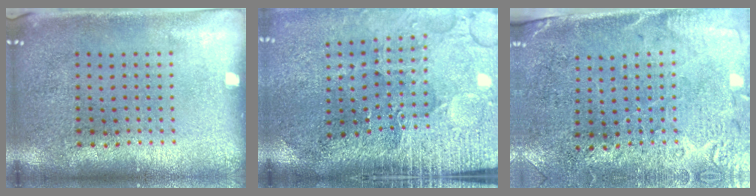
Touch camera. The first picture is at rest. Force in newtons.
{"total": 3.7, "press": 3.4, "slide": 1.4}
{"total": 2.9, "press": 2.6, "slide": 1.2}